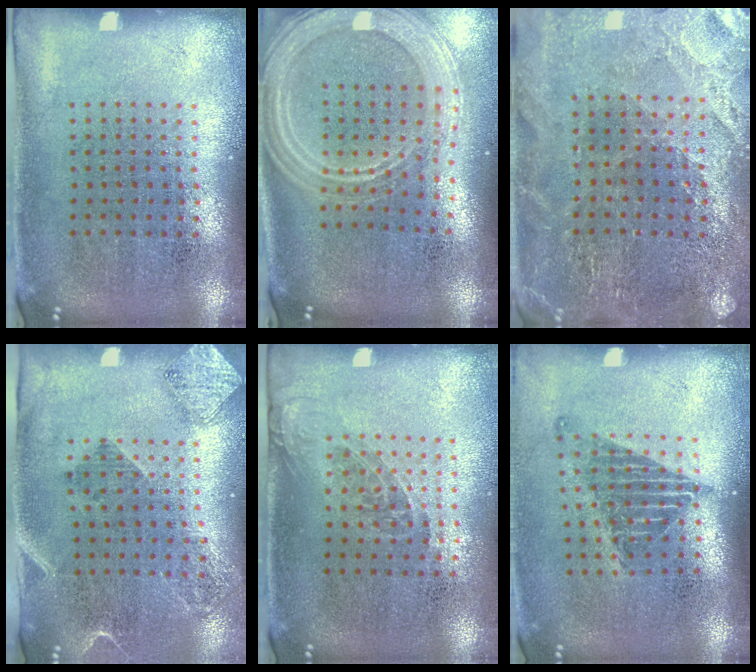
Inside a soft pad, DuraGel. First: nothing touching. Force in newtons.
{"total": 2.5, "press": 2.2, "slide": 1.3}
{"total": 1.9, "press": 1.9, "slide": 0.3}
{"total": 1.8, "press": 1.5, "slide": 1.1}
{"total": 1.2, "press": 1.0, "slide": 0.7}
{"total": 1.3, "press": 1.1, "slide": 0.8}